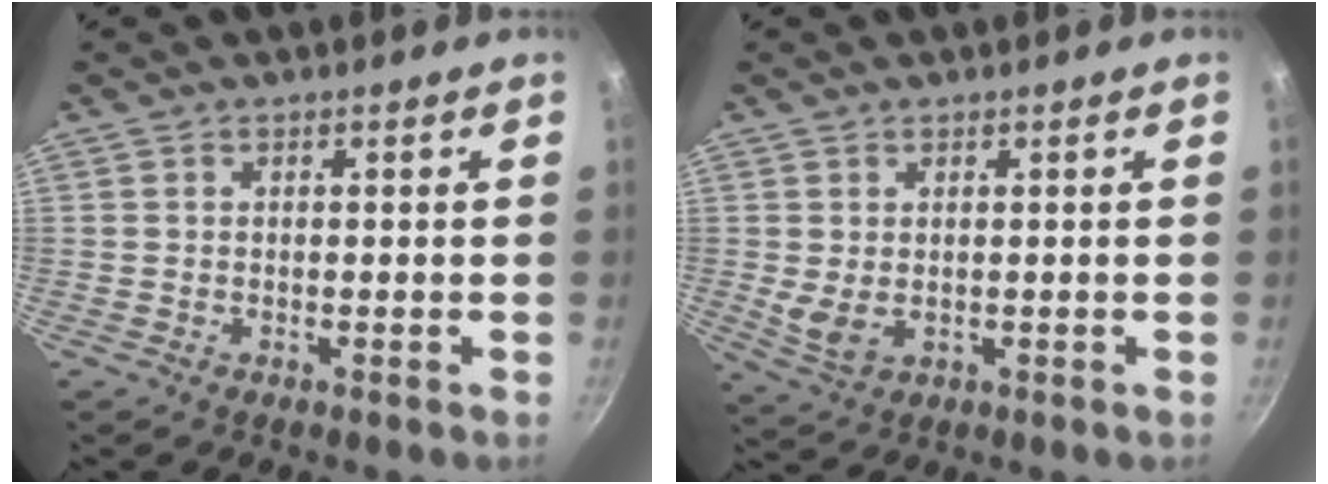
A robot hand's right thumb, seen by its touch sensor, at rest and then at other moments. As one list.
[{"total": 3.8, "force": [0.2, 2.4, 3.0], "torque": [-0.061, -0.006, 0.014]}]